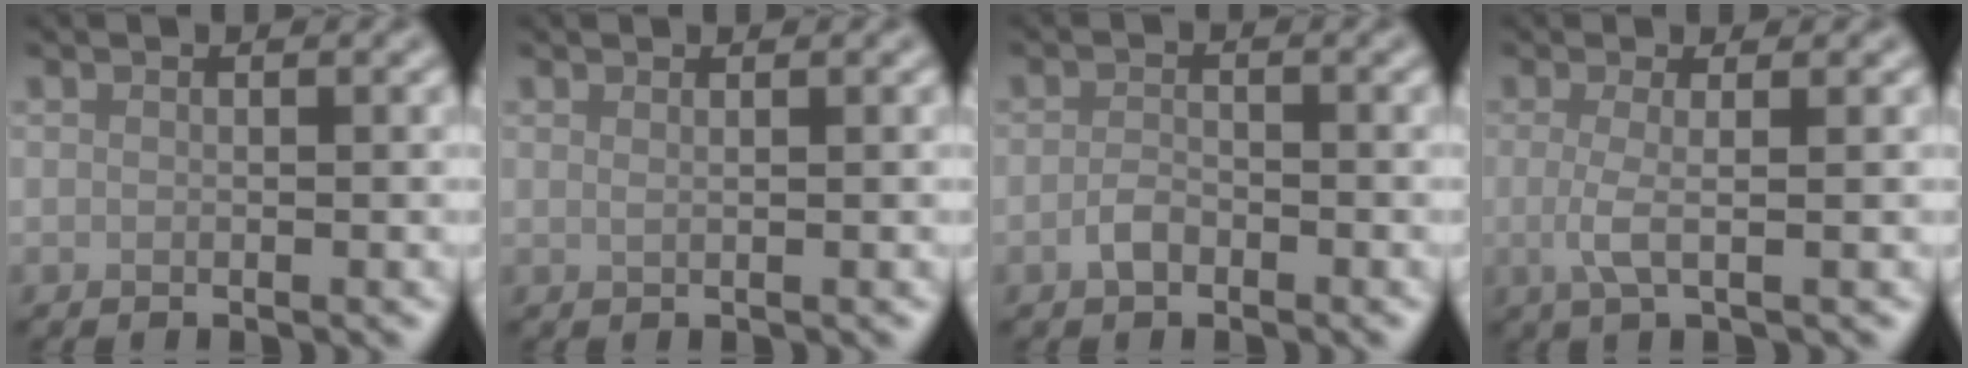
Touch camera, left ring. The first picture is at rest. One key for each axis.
{"total": 0.6, "fx": 0.3, "fy": 0.3, "fz": 0.5, "tx": -0.005, "ty": -0.002, "tz": -0.001}
{"total": 1.7, "fx": -1.1, "fy": 0.8, "fz": 0.9, "tx": -0.023, "ty": 0.000, "tz": -0.026}
{"total": 2.4, "fx": -0.4, "fy": 0.6, "fz": 2.3, "tx": -0.049, "ty": -0.004, "tz": -0.012}